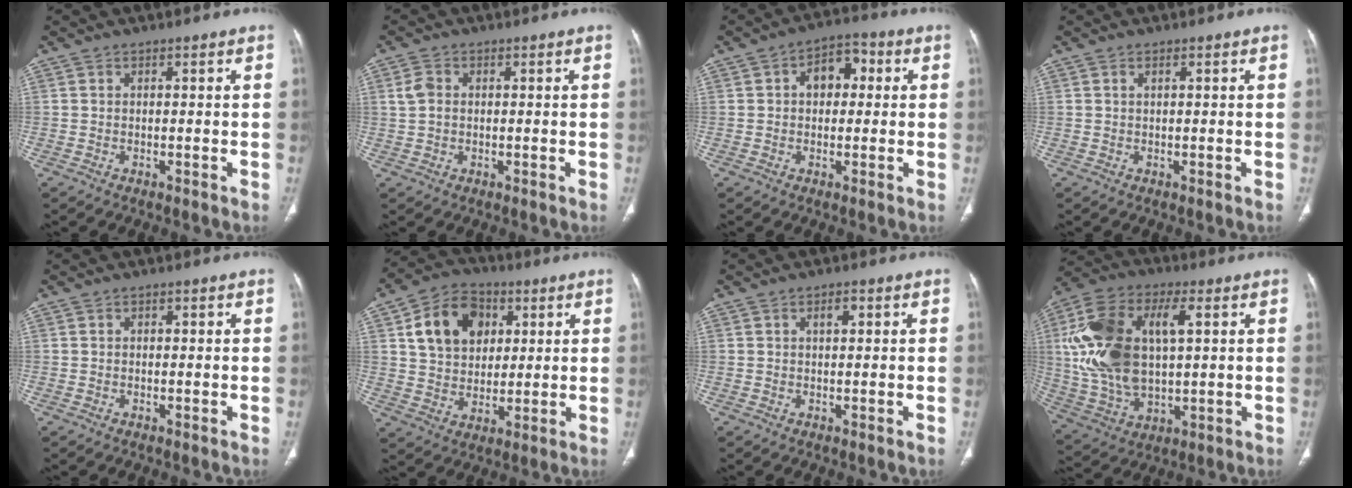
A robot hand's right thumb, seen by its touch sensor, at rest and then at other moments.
{"total": 3.2, "force": [0.5, 2.4, 2.1], "torque": [-0.043, 0.007, 0.011]}
{"total": 7.2, "force": [1.2, 5.0, 5.1], "torque": [-0.046, 0.020, 0.011]}
{"total": 0.5, "force": [0.3, 0.2, 0.4], "torque": [-0.010, 0.004, 0.005]}
{"total": 0.5, "force": [0.2, 0.4, 0.3], "torque": [-0.002, 0.001, 0.002]}
{"total": 14.1, "force": [4.6, 10.6, 8.1], "torque": [-0.109, -0.001, 0.077]}
{"total": 1.9, "force": [0.7, 1.0, 1.5], "torque": [-0.022, 0.003, 0.011]}
{"total": 21.6, "force": [4.0, 11.7, 17.7], "torque": [-0.354, 0.005, 0.076]}